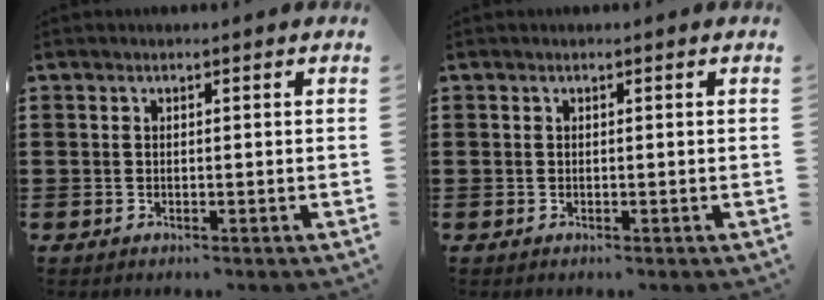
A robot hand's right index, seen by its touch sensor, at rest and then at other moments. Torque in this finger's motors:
{"motor_torque": [-0.17, 0.40, 0.08, 0.02]}